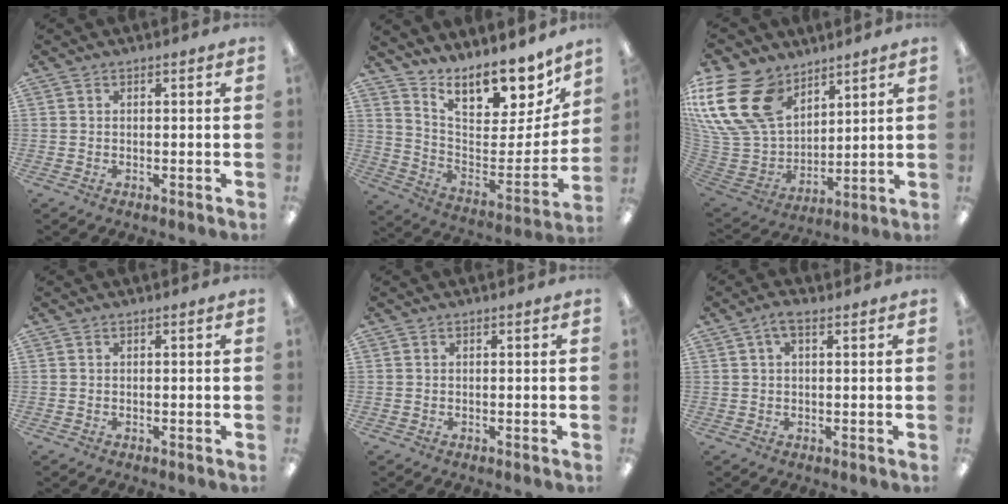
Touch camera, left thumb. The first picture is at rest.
{"total": 14.3, "force": [12.3, 5.2, 5.3], "torque": [-0.058, -0.122, 0.210]}
{"total": 22.6, "force": [11.4, 15.4, 11.9], "torque": [-0.298, -0.058, 0.211]}
{"total": 0.0}
{"total": 0.0}
{"total": 3.6, "force": [1.8, 1.4, 2.8], "torque": [-0.050, 0.001, 0.029]}